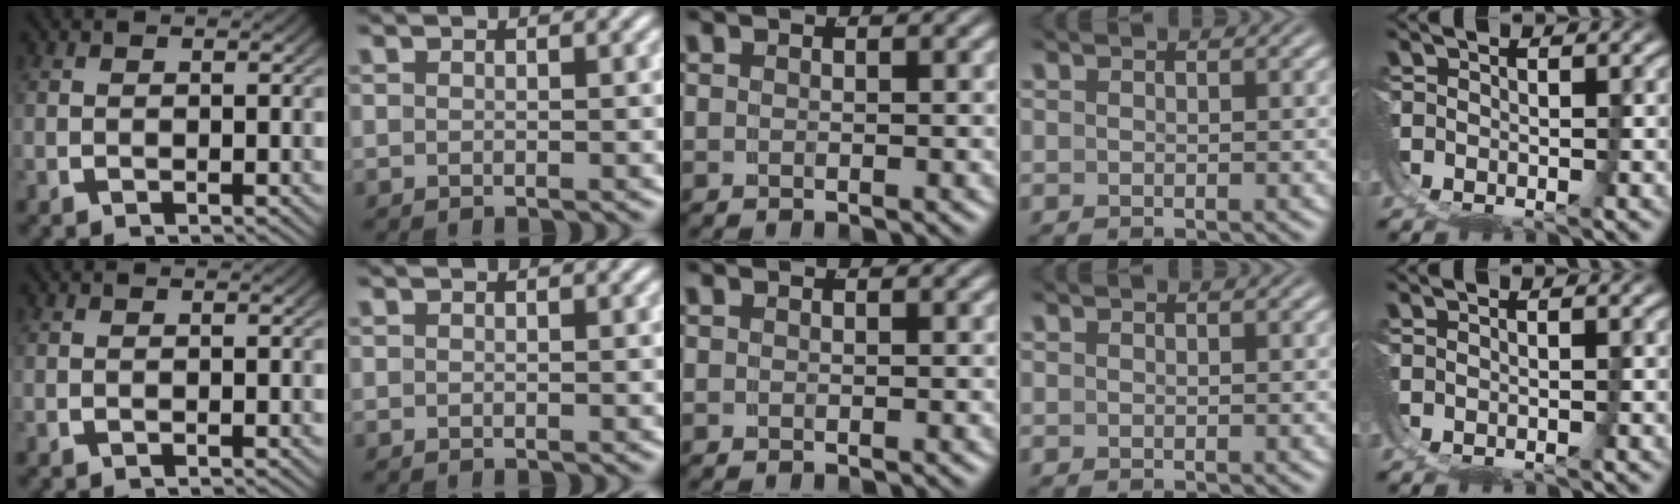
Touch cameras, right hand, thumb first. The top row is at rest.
{"little": {"total": 0.8, "force": [0.2, -0.8, -0.2], "torque": [0.006, 0.001, 0.007]}}